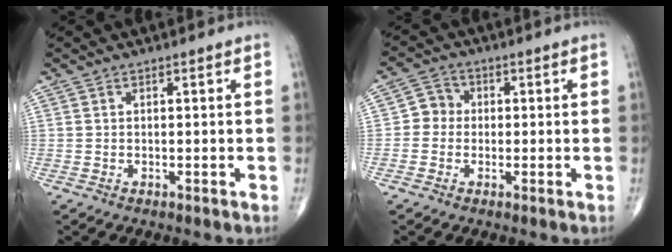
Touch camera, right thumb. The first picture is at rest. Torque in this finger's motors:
{"motor_torque": [-0.22, 0.15, 0.00, -0.05, 0.01]}